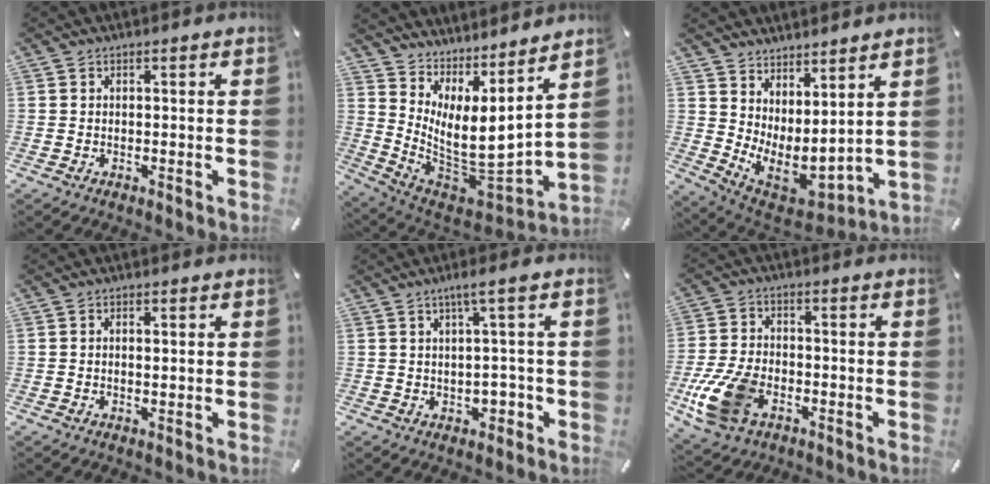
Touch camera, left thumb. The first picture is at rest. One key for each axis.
{"total": 8.4, "fx": 1.8, "fy": 3.3, "fz": 7.5, "tx": -0.146, "ty": -0.073, "tz": 0.031}
{"total": 4.2, "fx": 1.9, "fy": 2.9, "fz": 2.3, "tx": -0.026, "ty": -0.059, "tz": 0.047}
{"total": 1.1, "fx": 0.1, "fy": 0.5, "fz": 1.0, "tx": -0.019, "ty": 0.003, "tz": 0.001}
{"total": 5.7, "fx": 1.2, "fy": 2.5, "fz": 5.0, "tx": -0.078, "ty": -0.003, "tz": 0.015}
{"total": 12.5, "fx": -4.8, "fy": 8.1, "fz": 8.2, "tx": -0.178, "ty": 0.014, "tz": -0.083}